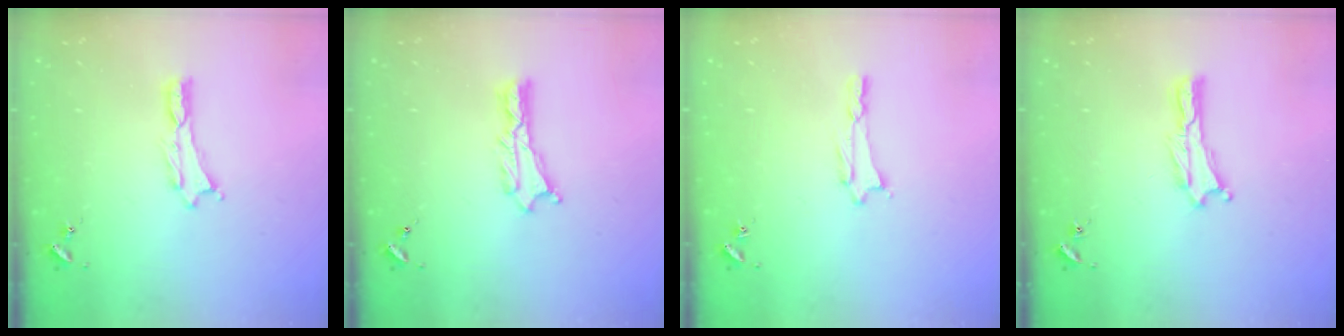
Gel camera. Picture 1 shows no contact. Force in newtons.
{"total": 0.7, "press": 0.6, "slide": 0.2}
{"total": 0.7, "press": 0.7, "slide": 0.1}
{"total": 0.0}